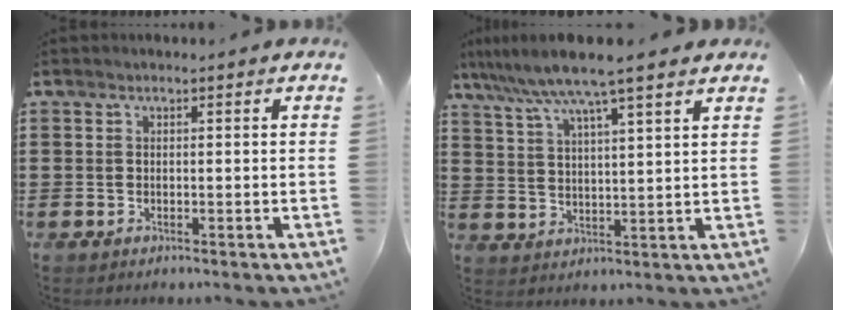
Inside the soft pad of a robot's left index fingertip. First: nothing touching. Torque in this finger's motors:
{"motor_torque": [2.14, 0.00, 0.42, 0.21]}